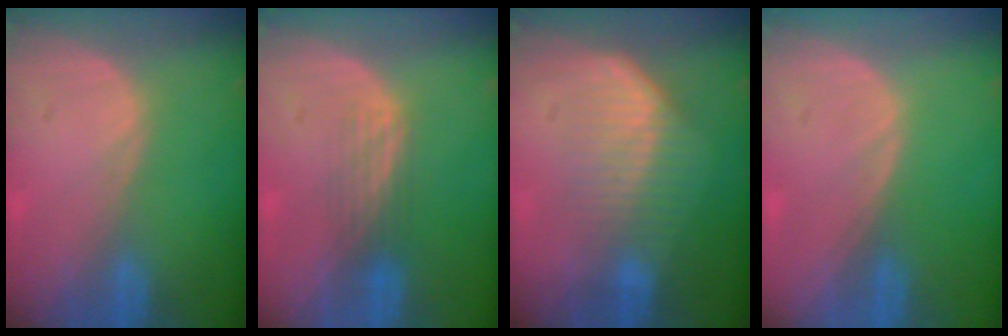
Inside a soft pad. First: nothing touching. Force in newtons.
{"total": 2.7, "press": 2.6, "slide": 0.8}
{"total": 7.6, "press": 6.5, "slide": 3.9}
{"total": 0.0}